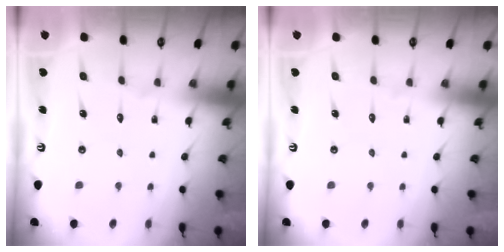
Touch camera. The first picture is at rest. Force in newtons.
{"total": 0.0}